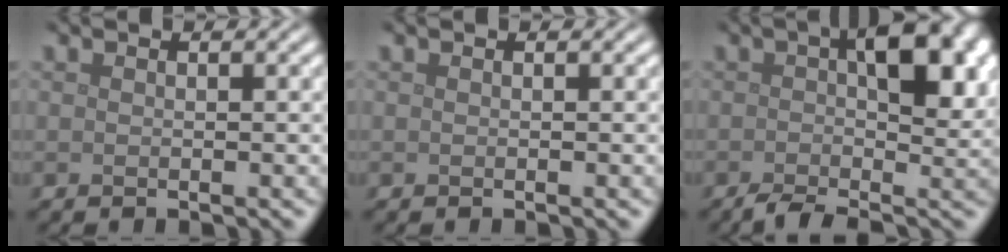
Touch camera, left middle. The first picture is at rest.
{"total": 0.0}
{"total": 8.5, "force": [-0.5, 3.7, 7.6], "torque": [-0.116, 0.010, -0.022]}